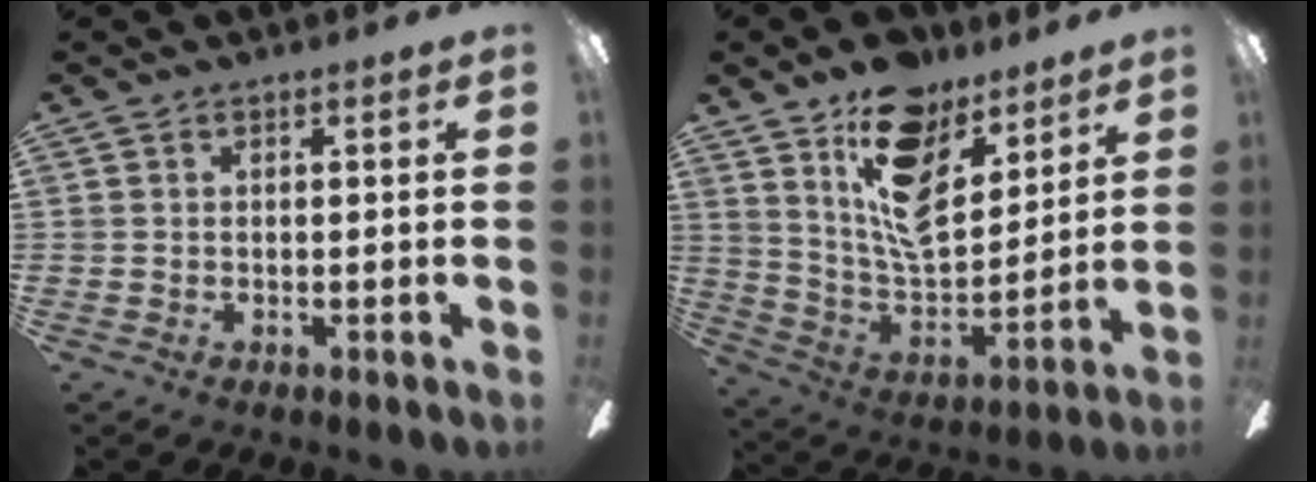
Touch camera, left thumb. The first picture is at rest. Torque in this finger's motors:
{"motor_torque": [0.67, -0.36, 0.16, -0.25, 0.15]}